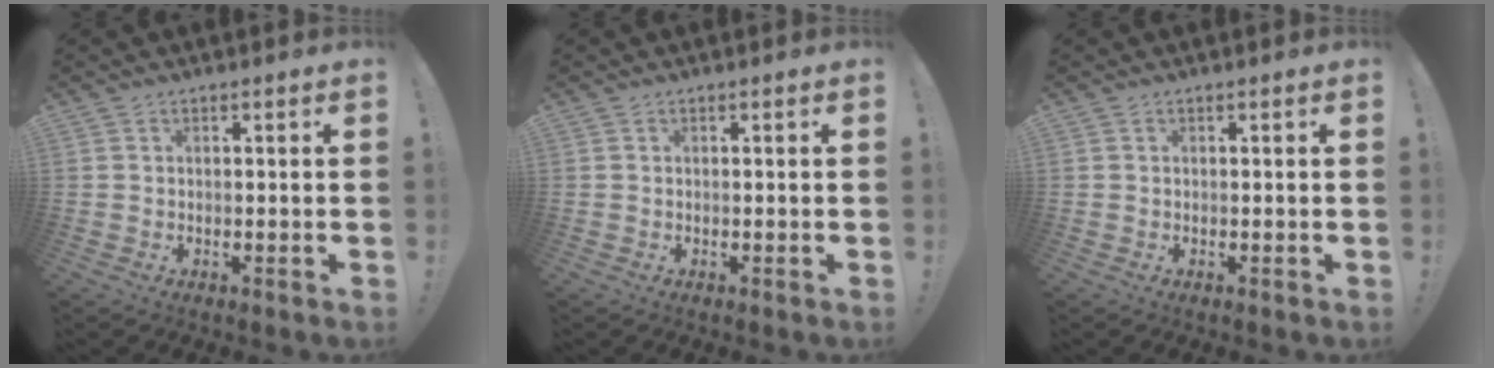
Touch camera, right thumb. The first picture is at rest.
{"total": 0.0}
{"total": 0.0}